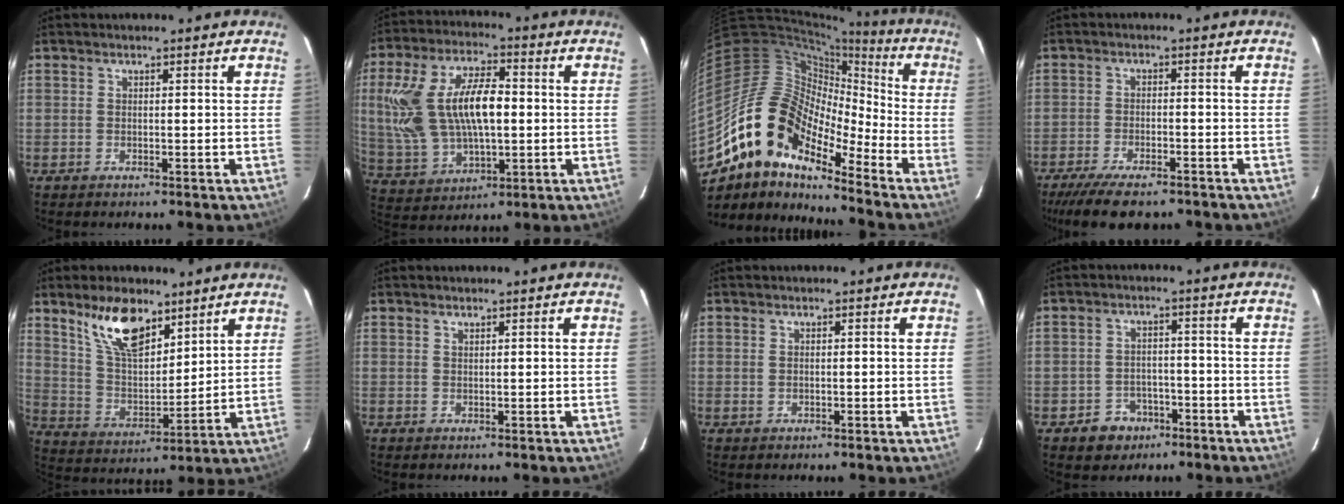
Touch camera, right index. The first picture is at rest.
{"total": 19.6, "force": [1.8, 10.5, 16.4], "torque": [-0.344, 0.015, 0.050]}
{"total": 17.4, "force": [-11.9, 8.1, 9.7], "torque": [-0.164, 0.000, -0.237]}
{"total": 11.7, "force": [-9.4, 3.5, 6.0], "torque": [-0.137, -0.028, -0.151]}
{"total": 13.5, "force": [8.9, 5.9, 8.3], "torque": [-0.150, 0.004, 0.176]}
{"total": 0.7, "force": [0.6, 0.1, 0.2], "torque": [-0.004, 0.001, 0.012]}
{"total": 0.6, "force": [0.1, 0.5, 0.4], "torque": [-0.006, 0.001, 0.004]}
{"total": 6.1, "force": [-3.4, 4.9, 1.2], "torque": [-0.040, 0.018, -0.038]}